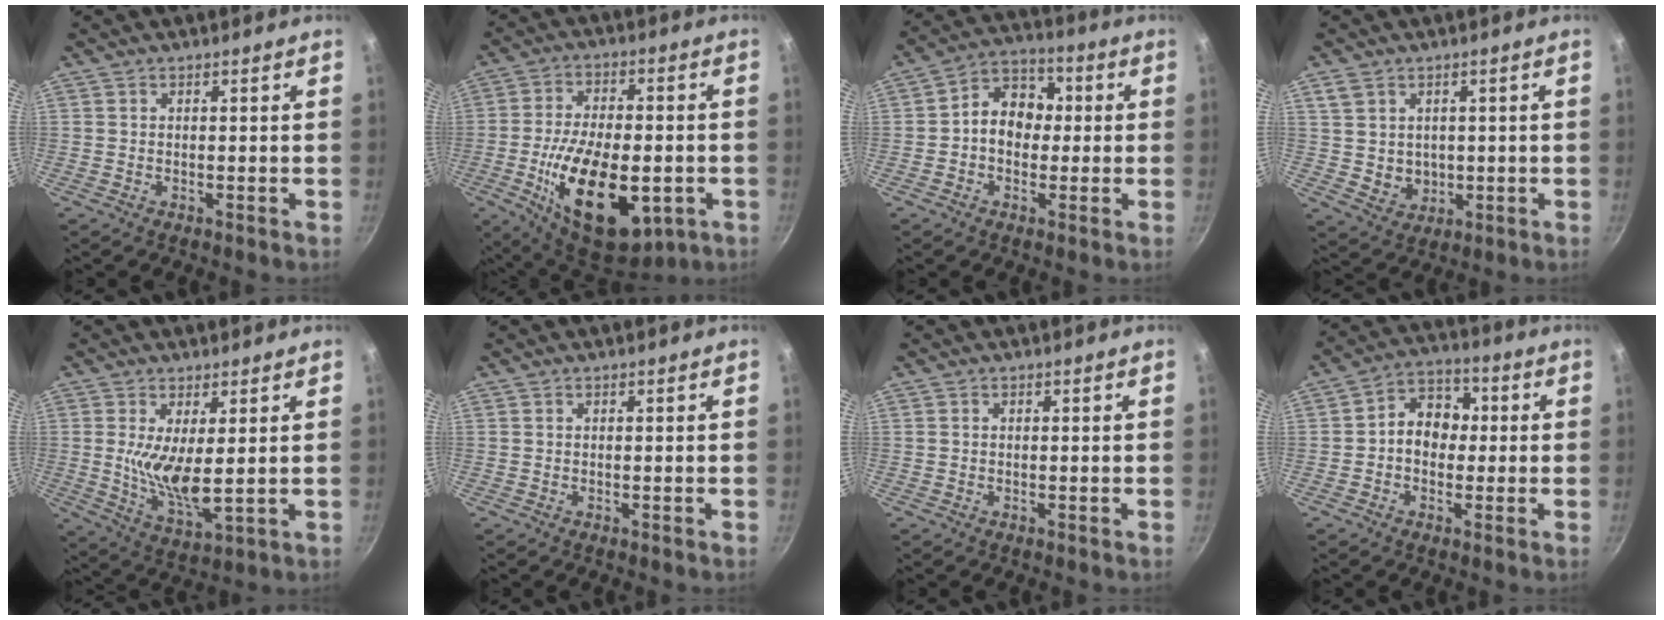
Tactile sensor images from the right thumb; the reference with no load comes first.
{"total": 22.9, "force": [-6.1, 11.8, 18.7], "torque": [-0.297, 0.009, -0.087]}
{"total": 9.6, "force": [0.1, 7.6, 5.8], "torque": [-0.045, 0.027, -0.017]}
{"total": 5.9, "force": [1.1, 5.1, 2.9], "torque": [-0.036, -0.004, 0.032]}
{"total": 9.4, "force": [1.4, 3.1, 8.8], "torque": [-0.170, -0.028, 0.035]}
{"total": 0.0}
{"total": 0.0}
{"total": 8.6, "force": [0.1, 6.9, 5.2], "torque": [-0.037, 0.025, -0.015]}